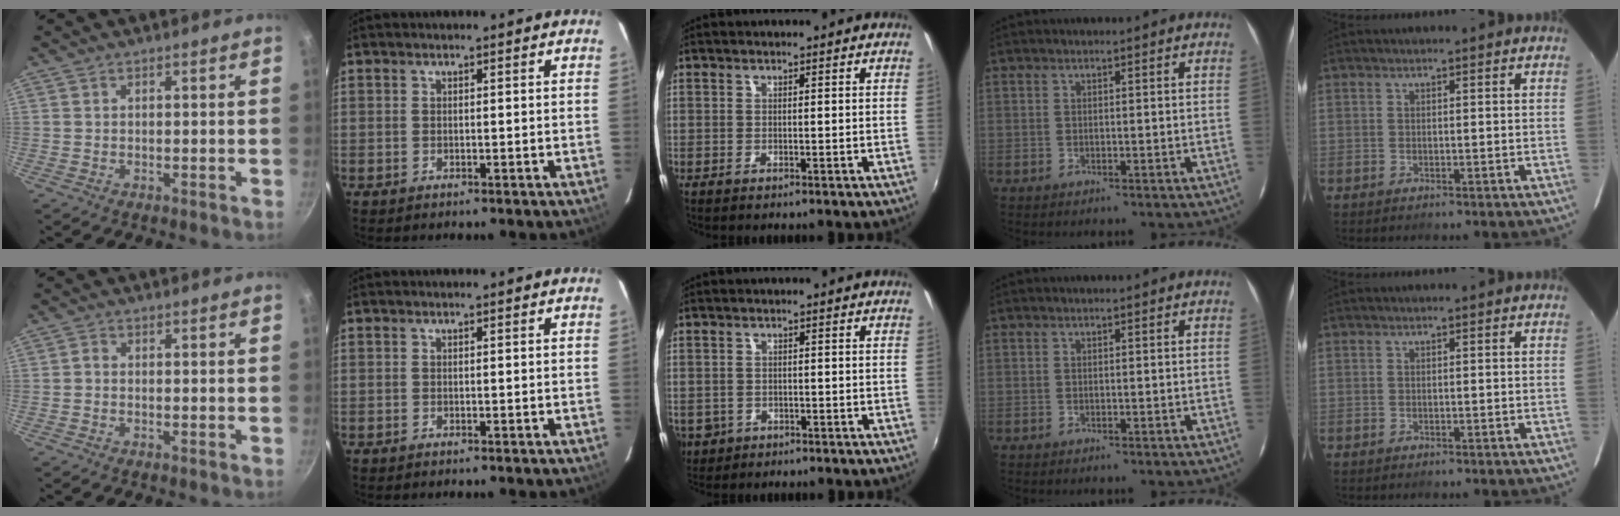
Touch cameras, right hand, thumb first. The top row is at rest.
{"thumb": {"total": 1.0, "force": [-0.4, 0.7, 0.6], "torque": [-0.011, 0.006, -0.010]}, "middle": {"total": 6.2, "force": [-1.9, 5.4, 2.4], "torque": [-0.068, -0.007, -0.022]}}